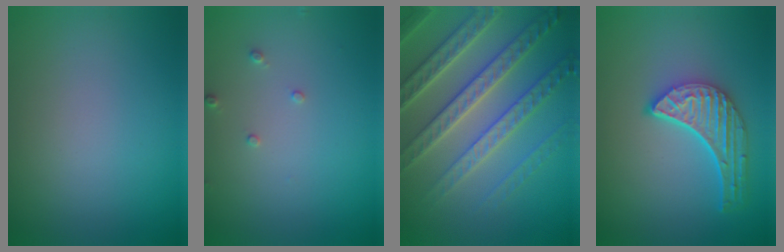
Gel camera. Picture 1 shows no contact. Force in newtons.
{"total": 0.8, "press": 0.8, "slide": 0.2}
{"total": 7.0, "press": 6.8, "slide": 1.7}
{"total": 5.1, "press": 3.9, "slide": 3.3}